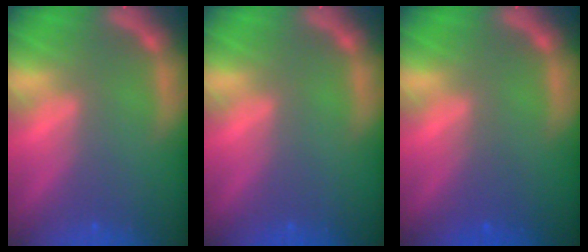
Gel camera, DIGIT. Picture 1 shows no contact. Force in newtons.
{"total": 0.0}
{"total": 1.4}